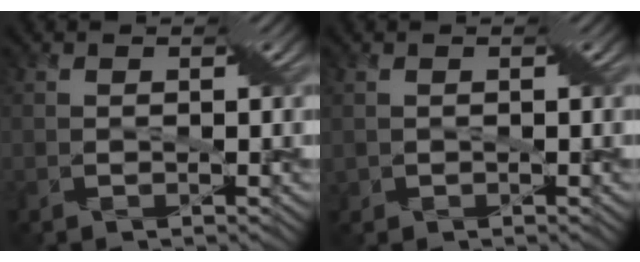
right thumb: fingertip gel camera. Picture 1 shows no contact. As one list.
[{"total": 0.8, "force": [0.0, 0.8, -0.1], "torque": [-0.008, -0.003, 0.001]}]